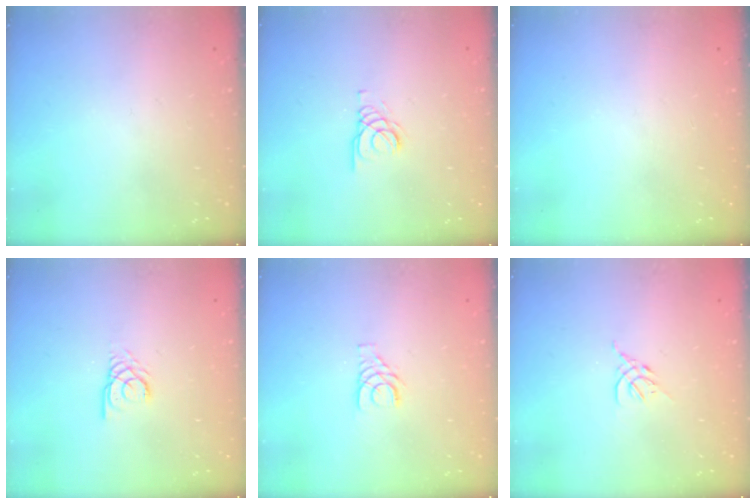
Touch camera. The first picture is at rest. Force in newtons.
{"total": 1.6, "press": 1.6, "slide": 0.2}
{"total": 0.0}
{"total": 2.7, "press": 2.7, "slide": 0.2}
{"total": 4.4, "press": 4.3, "slide": 0.4}
{"total": 2.6, "press": 2.5, "slide": 0.8}